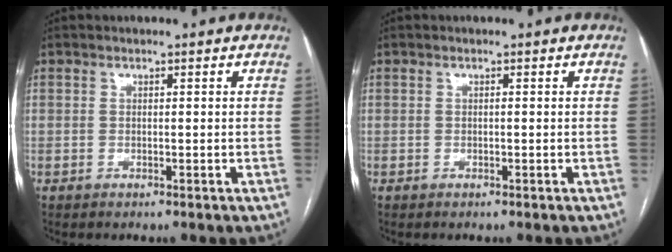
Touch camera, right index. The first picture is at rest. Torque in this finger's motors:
{"motor_torque": [0.09, 0.03, 0.00, 0.01]}